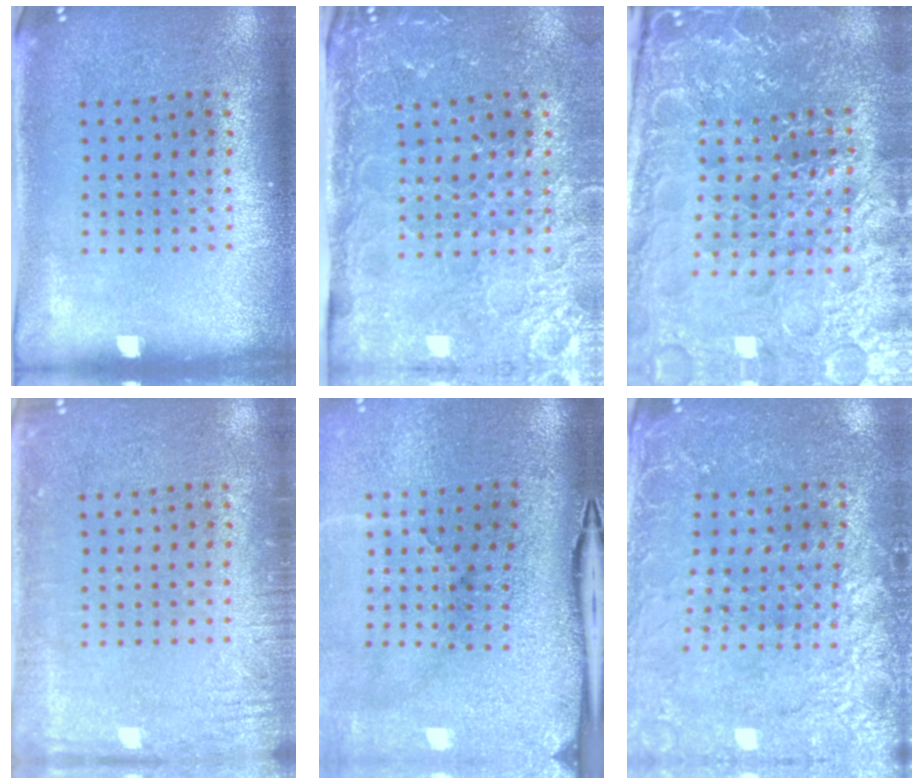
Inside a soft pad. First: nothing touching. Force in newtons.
{"total": 4.1, "press": 3.6, "slide": 2.0}
{"total": 5.5, "press": 5.1, "slide": 2.0}
{"total": 2.3, "press": 2.2, "slide": 0.3}
{"total": 5.1, "press": 4.0, "slide": 3.2}
{"total": 2.7, "press": 2.7, "slide": 0.5}